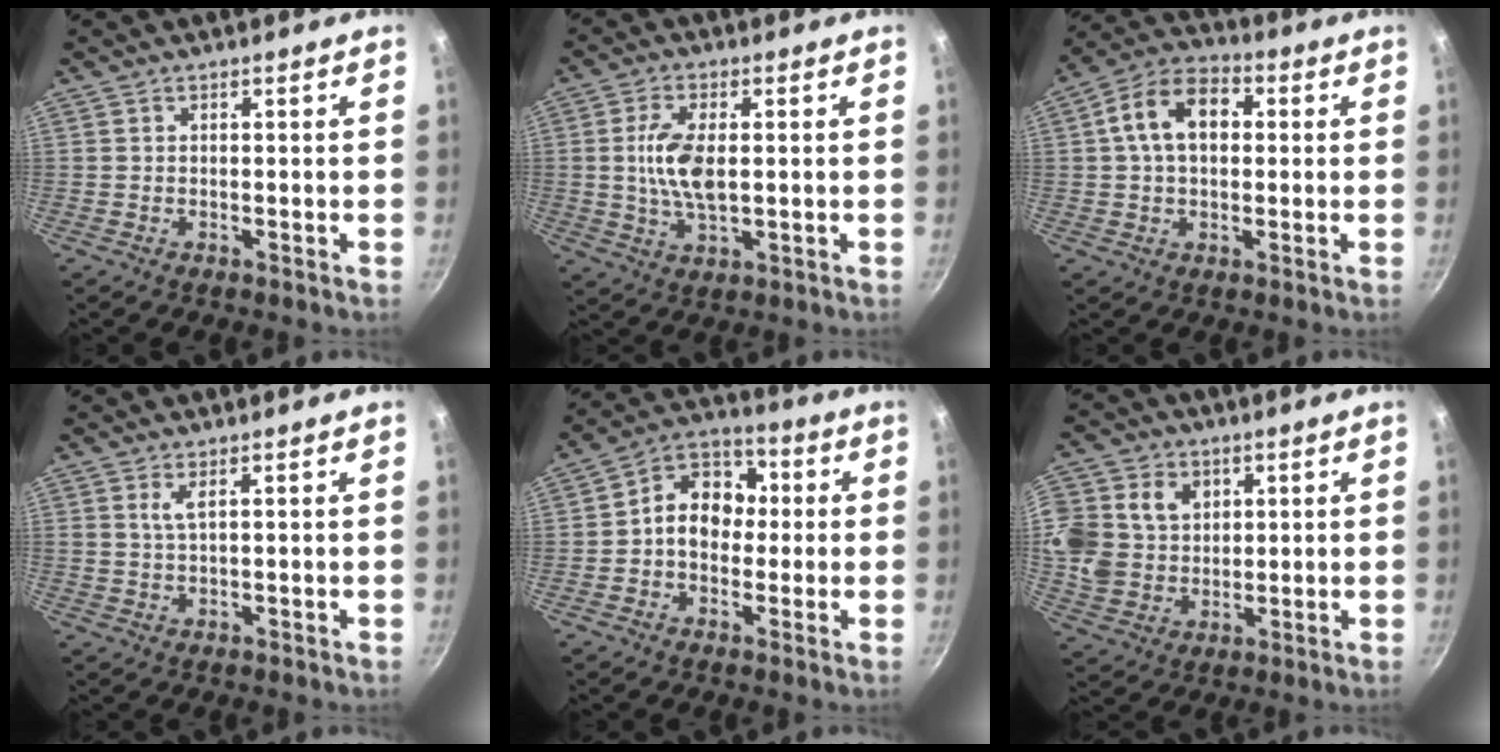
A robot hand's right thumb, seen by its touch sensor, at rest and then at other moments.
{"total": 8.7, "force": [0.6, 4.2, 7.6], "torque": [-0.148, 0.001, 0.012]}
{"total": 11.8, "force": [1.9, 7.9, 8.5], "torque": [-0.119, 0.027, 0.015]}
{"total": 2.1, "force": [0.9, 0.5, 1.8], "torque": [-0.037, -0.005, 0.020]}
{"total": 11.1, "force": [0.1, 8.8, 6.8], "torque": [-0.058, 0.033, -0.021]}
{"total": 15.7, "force": [3.9, 13.2, 7.5], "torque": [-0.156, -0.001, 0.072]}